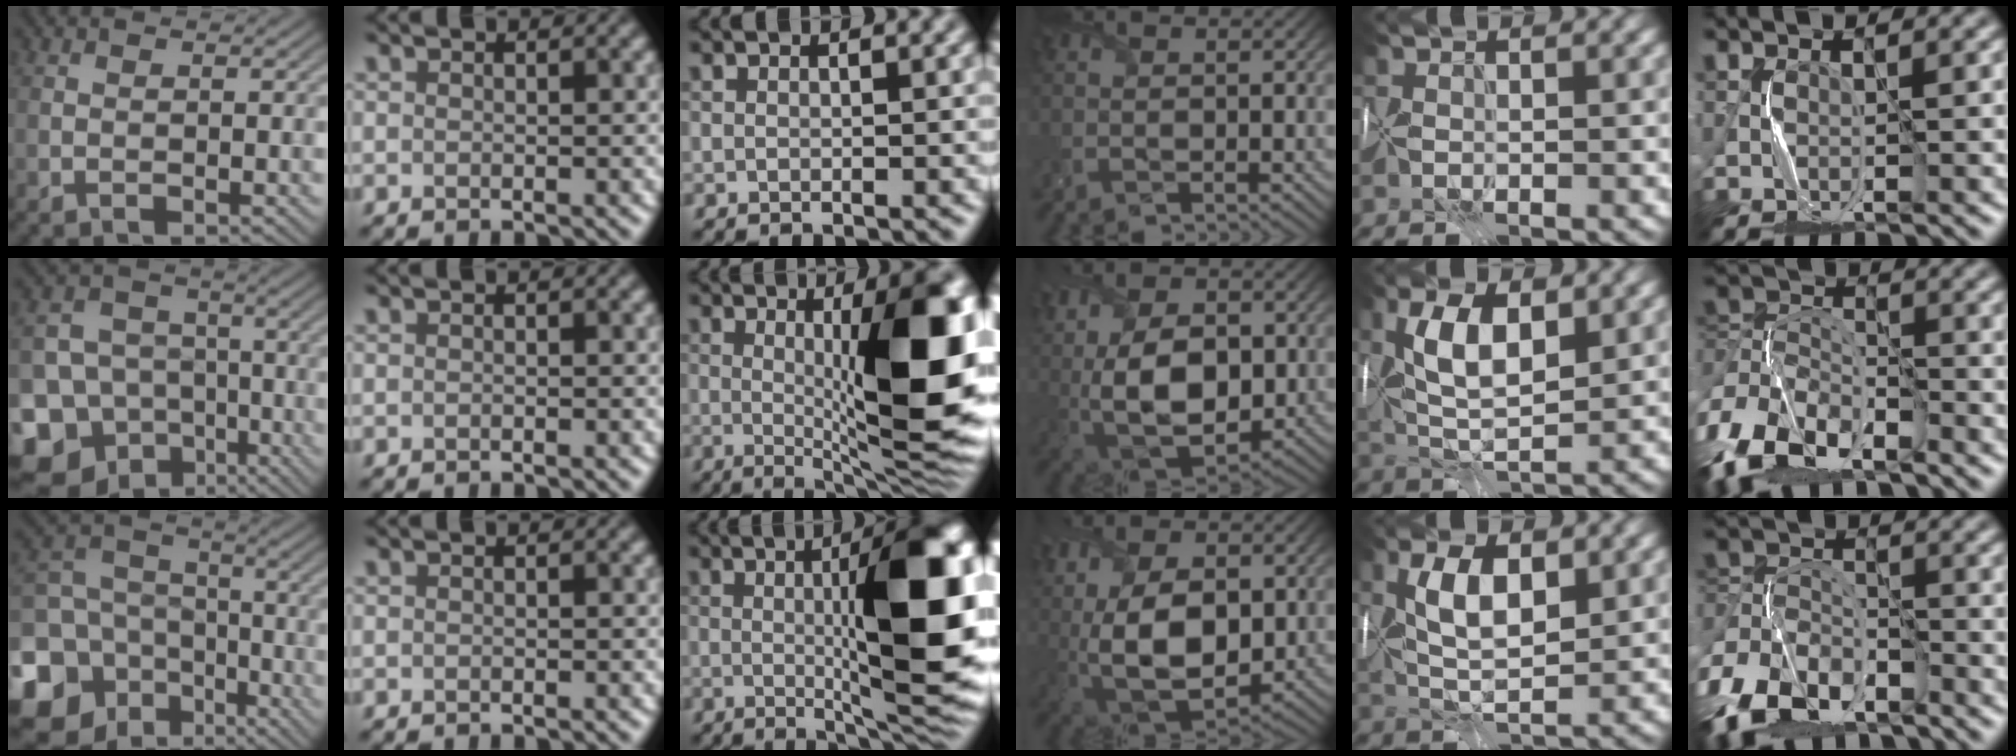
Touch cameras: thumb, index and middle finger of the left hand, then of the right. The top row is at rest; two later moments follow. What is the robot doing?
{"motion": "wrap", "object": "scarf"}